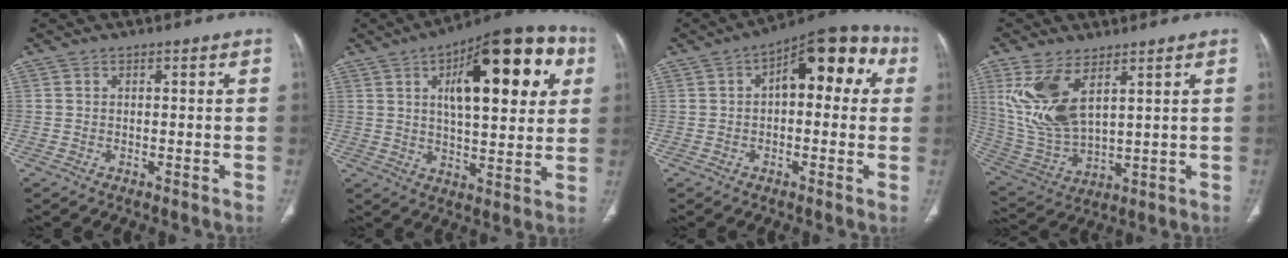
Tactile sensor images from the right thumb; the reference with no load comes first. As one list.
[{"total": 23.6, "force": [7.6, 9.4, 20.3], "torque": [-0.256, 0.006, 0.107]}, {"total": 14.4, "force": [3.3, 7.2, 12.0], "torque": [-0.122, 0.037, 0.037]}, {"total": 13.4, "force": [5.7, 6.2, 10.4], "torque": [-0.219, -0.025, 0.135]}]